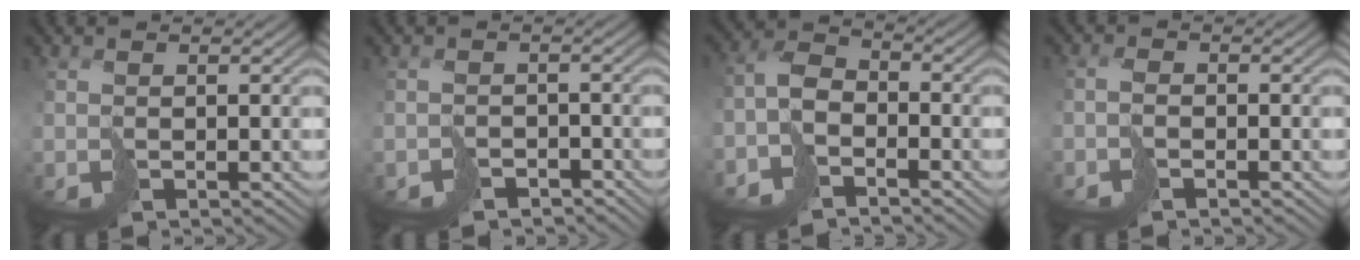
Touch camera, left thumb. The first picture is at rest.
{"total": 2.7, "force": [-2.2, 1.5, 0.6], "torque": [-0.003, -0.005, -0.043]}
{"total": 5.9, "force": [-3.8, 3.0, 3.3], "torque": [-0.074, 0.001, -0.089]}
{"total": 2.1, "force": [-1.3, 1.0, 1.2], "torque": [-0.025, 0.002, -0.033]}